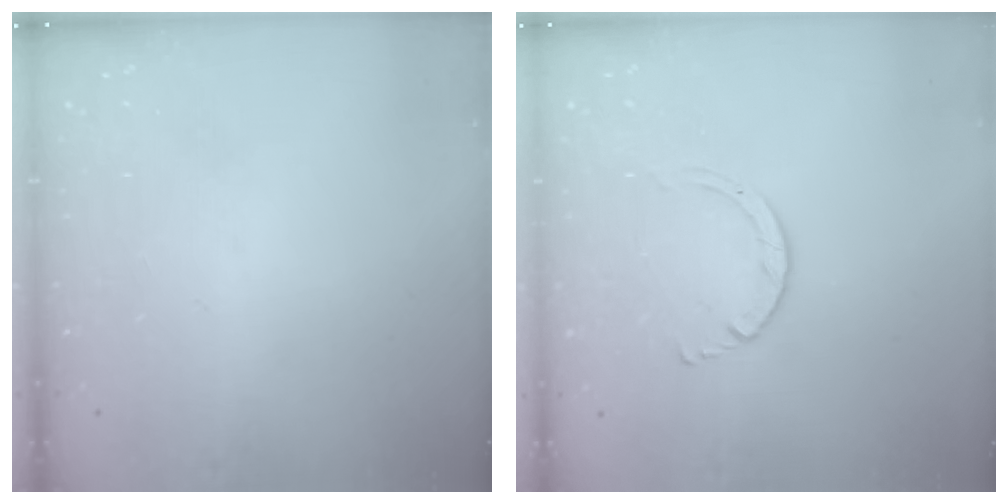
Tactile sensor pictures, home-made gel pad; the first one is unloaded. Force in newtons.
{"total": 2.9, "press": 2.9, "slide": 0.2}